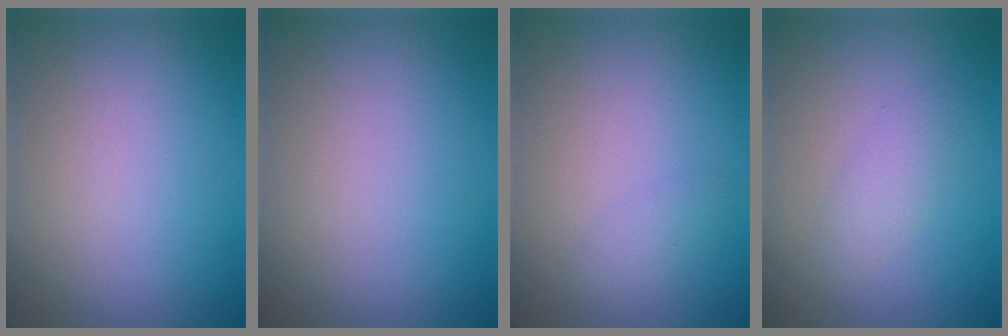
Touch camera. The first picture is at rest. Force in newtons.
{"total": 0.0}
{"total": 0.9, "press": 0.9, "slide": 0.2}
{"total": 1.8, "press": 1.8, "slide": 0.1}